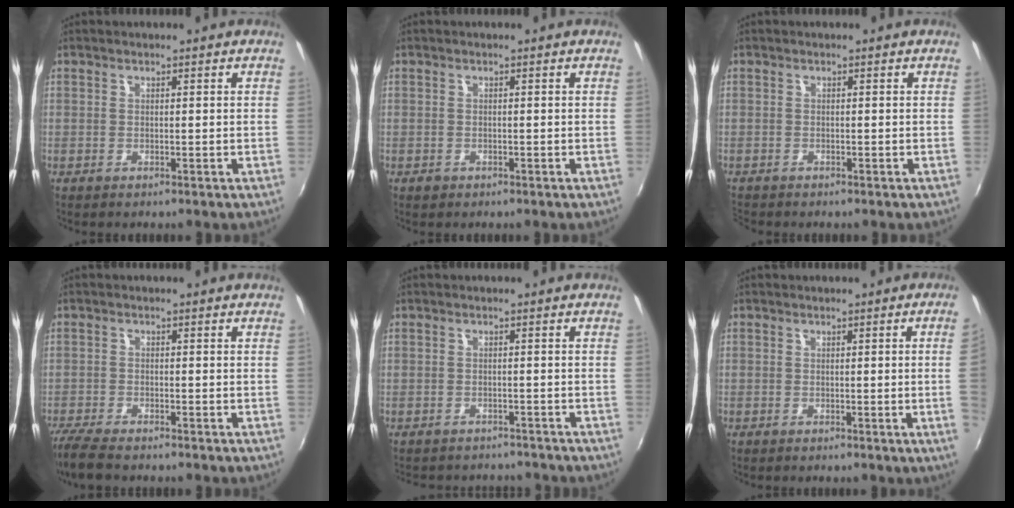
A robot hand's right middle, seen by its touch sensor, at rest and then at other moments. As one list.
[{"total": 1.1, "force": [-0.8, 0.8, 0.3], "torque": [-0.008, -0.004, -0.012]}, {"total": 1.4, "force": [-1.4, 0.3, 0.2], "torque": [-0.006, -0.007, -0.024]}, {"total": 6.7, "force": [-5.8, 1.0, 3.1], "torque": [-0.088, -0.031, -0.106]}, {"total": 8.7, "force": [-7.9, 2.5, 2.5], "torque": [-0.062, -0.018, -0.107]}, {"total": 3.1, "force": [-0.1, -1.8, 2.5], "torque": [-0.043, -0.017, 0.005]}]